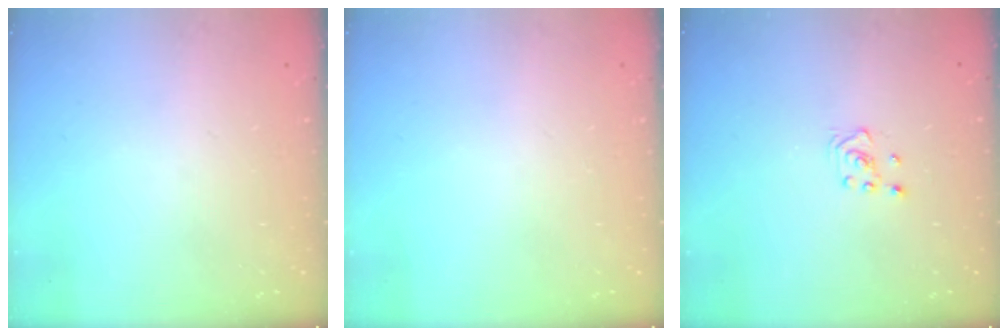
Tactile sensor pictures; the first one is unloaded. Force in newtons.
{"total": 0.0}
{"total": 2.8, "press": 2.6, "slide": 1.1}